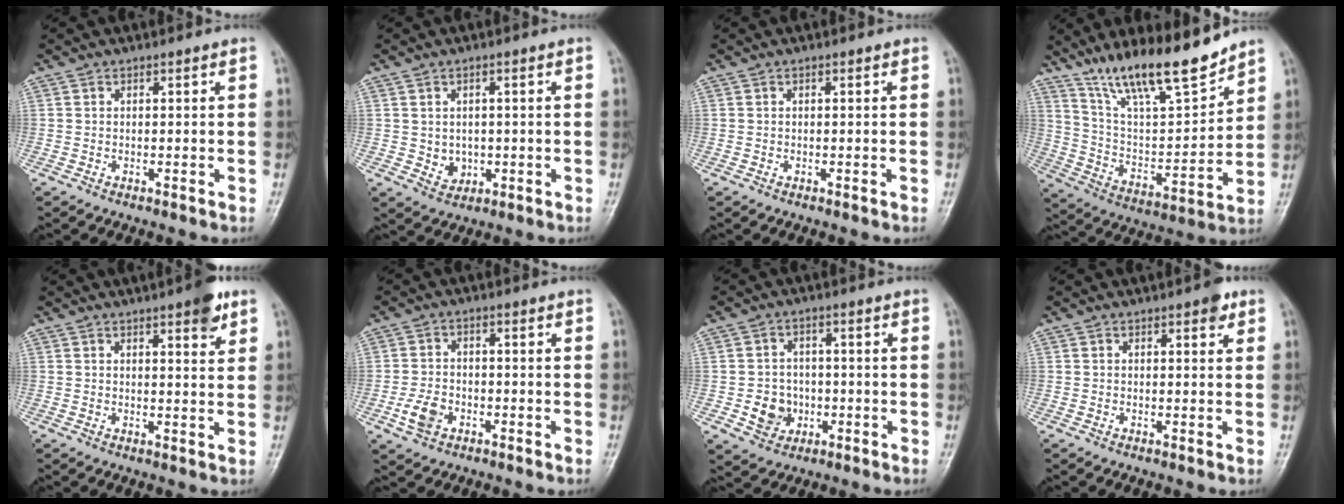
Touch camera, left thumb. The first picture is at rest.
{"total": 3.7, "force": [-0.1, 3.1, 1.9], "torque": [-0.015, -0.001, 0.010]}
{"total": 0.0}
{"total": 17.3, "force": [13.8, 3.6, 9.8], "torque": [-0.140, -0.077, 0.253]}
{"total": 5.3, "force": [3.2, 1.4, 4.0], "torque": [-0.045, -0.014, 0.038]}
{"total": 5.1, "force": [-2.1, 3.7, 3.0], "torque": [-0.053, 0.010, -0.038]}
{"total": 6.3, "force": [-1.4, 5.7, 2.5], "torque": [-0.013, 0.011, -0.020]}
{"total": 2.5, "force": [1.4, 0.9, 1.9], "torque": [-0.018, -0.004, 0.015]}